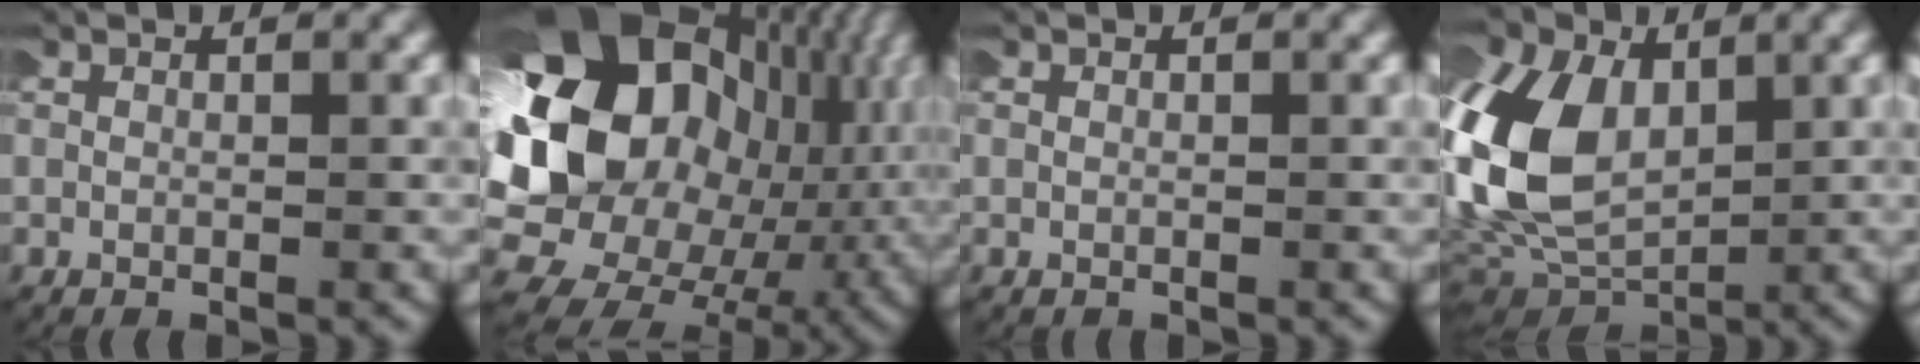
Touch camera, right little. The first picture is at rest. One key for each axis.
{"total": 25.2, "fx": 1.3, "fy": 18.7, "fz": 16.8, "tx": -0.299, "ty": -0.036, "tz": 0.022}
{"total": 0.0}
{"total": 10.8, "fx": 0.3, "fy": 7.8, "fz": 7.4, "tx": -0.188, "ty": -0.022, "tz": 0.013}